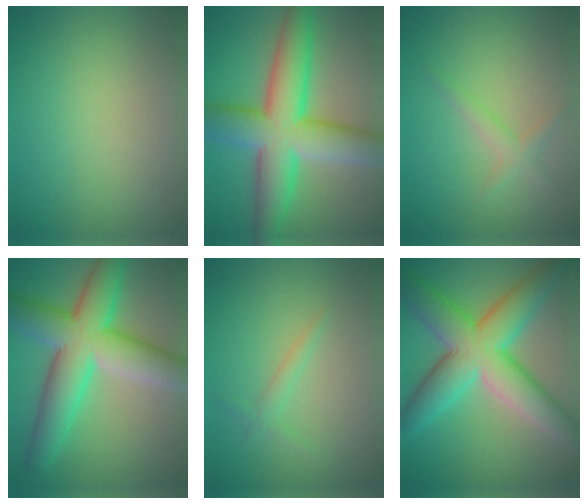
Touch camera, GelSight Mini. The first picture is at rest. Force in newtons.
{"total": 10.8, "press": 10.8, "slide": 0.3}
{"total": 1.3, "press": 1.3, "slide": 0.1}
{"total": 9.7, "press": 9.7, "slide": 0.3}
{"total": 1.1, "press": 1.1, "slide": 0.1}
{"total": 9.9, "press": 9.9, "slide": 0.1}